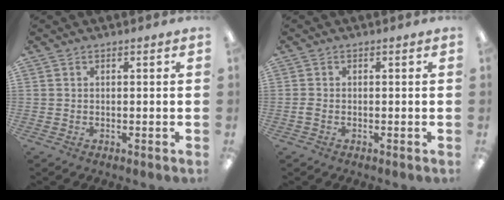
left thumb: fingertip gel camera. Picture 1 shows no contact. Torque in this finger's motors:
{"motor_torque": [-0.05, 0.04, 0.00, -0.05, 0.00]}